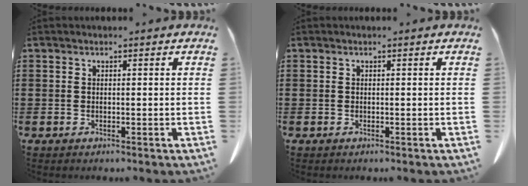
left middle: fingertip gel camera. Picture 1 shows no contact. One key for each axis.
{"total": 0.0}